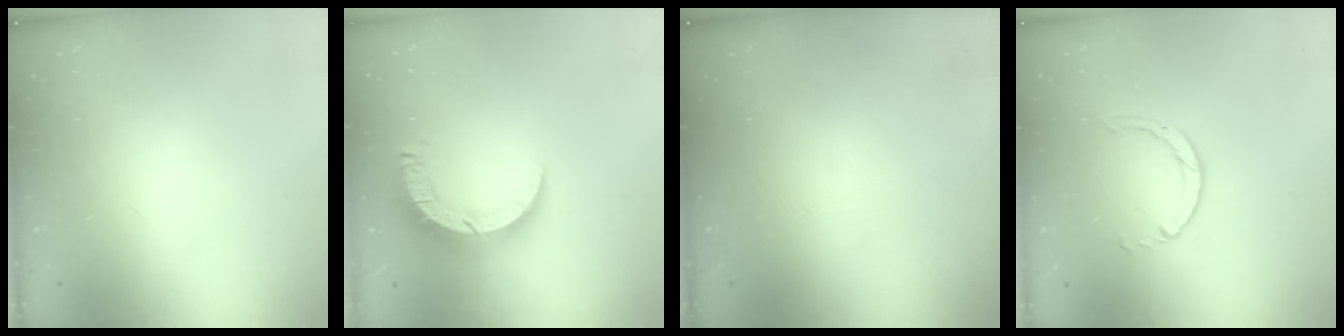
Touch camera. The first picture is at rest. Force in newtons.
{"total": 9.3, "press": 9.2, "slide": 0.9}
{"total": 0.0}
{"total": 3.6, "press": 3.5, "slide": 0.4}